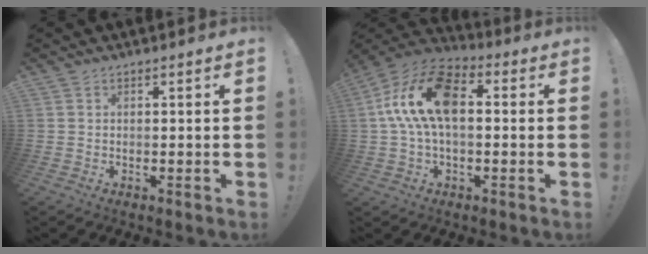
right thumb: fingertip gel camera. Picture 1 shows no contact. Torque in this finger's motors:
{"motor_torque": [1.98, 1.95, 0.51, 0.12, 0.36]}